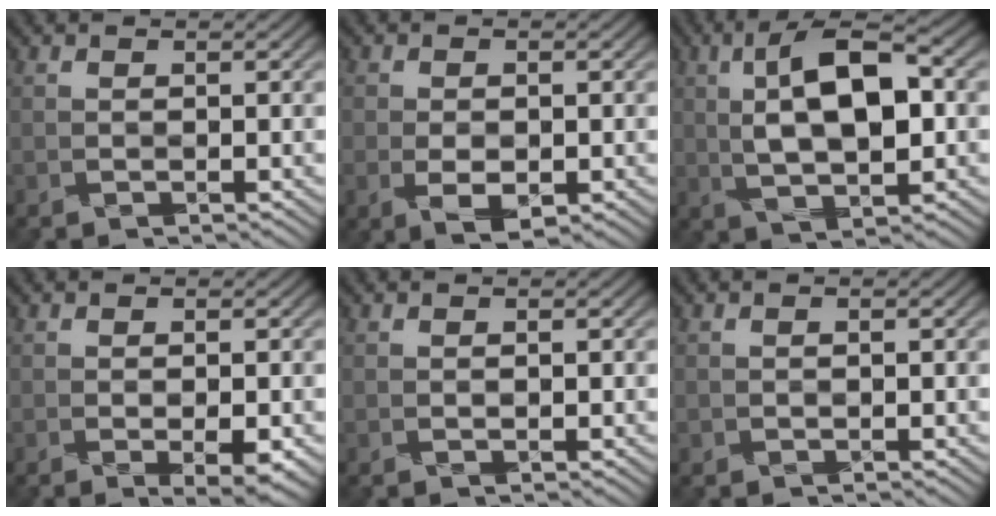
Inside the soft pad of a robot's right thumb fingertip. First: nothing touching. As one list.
[{"total": 3.5, "force": [-1.2, 2.1, 2.6], "torque": [-0.055, -0.011, -0.018]}, {"total": 11.6, "force": [1.1, 5.1, 10.4], "torque": [-0.183, 0.011, 0.012]}, {"total": 2.6, "force": [-1.0, 0.9, 2.3], "torque": [-0.039, -0.001, -0.013]}, {"total": 0.0}, {"total": 0.6, "force": [-0.2, 0.4, 0.3], "torque": [-0.007, 0.000, -0.002]}]